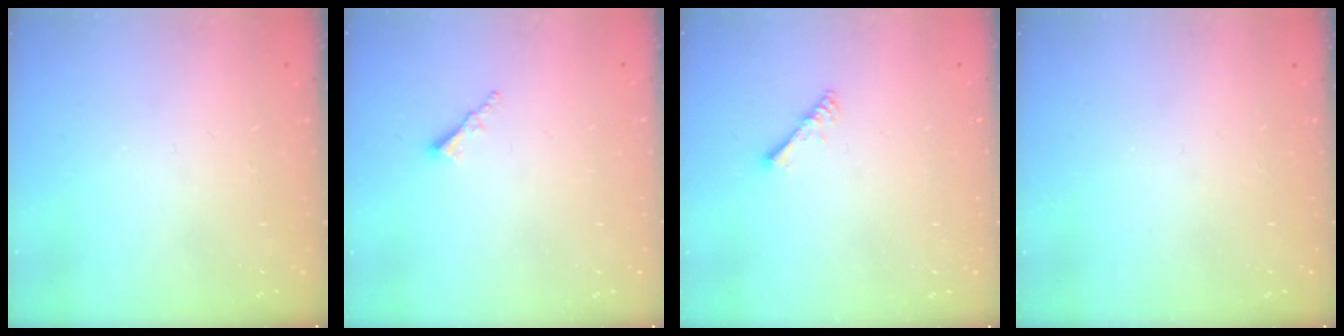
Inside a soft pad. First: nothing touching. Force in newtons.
{"total": 1.7, "press": 1.7, "slide": 0.2}
{"total": 3.4, "press": 3.4, "slide": 0.6}
{"total": 0.0}